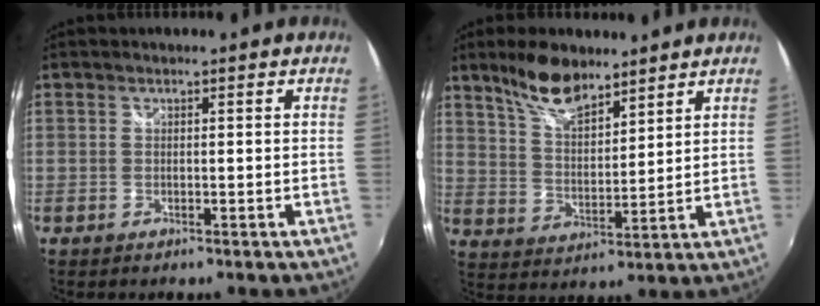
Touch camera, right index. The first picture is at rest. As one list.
[{"total": 10.2, "force": [7.8, 3.7, 5.4], "torque": [-0.100, 0.007, 0.148]}]